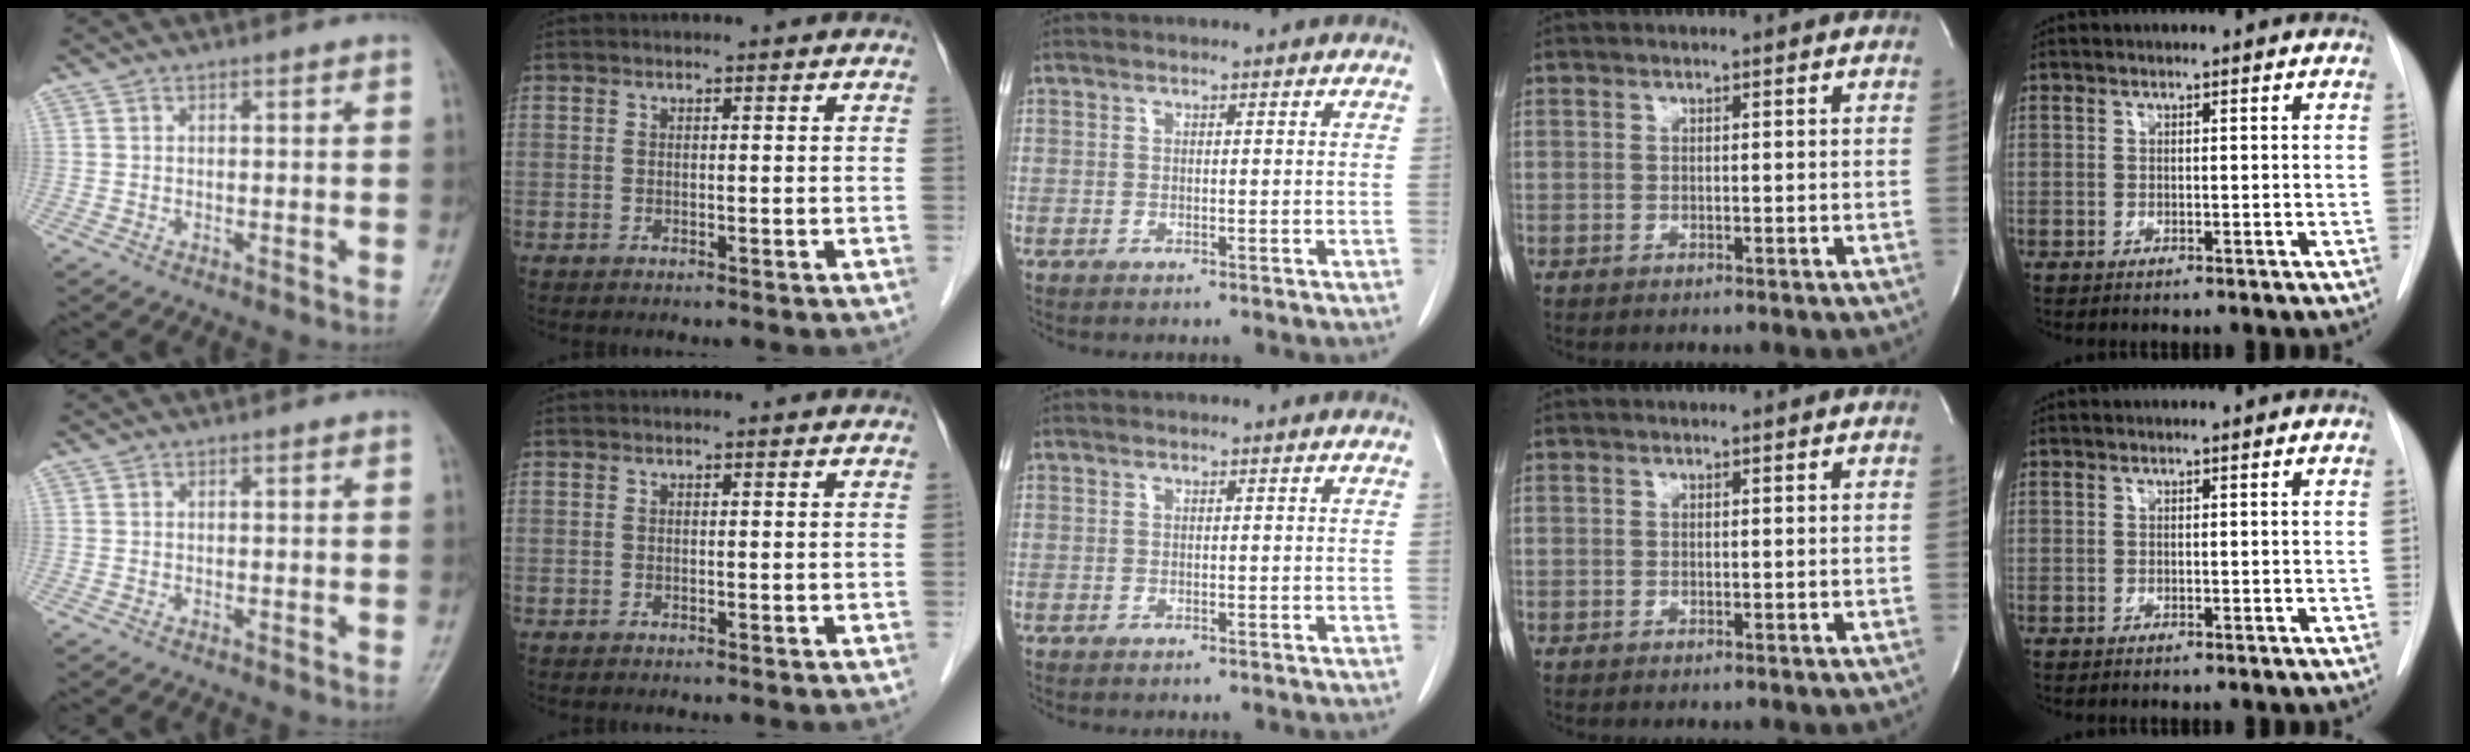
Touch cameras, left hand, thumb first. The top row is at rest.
{}